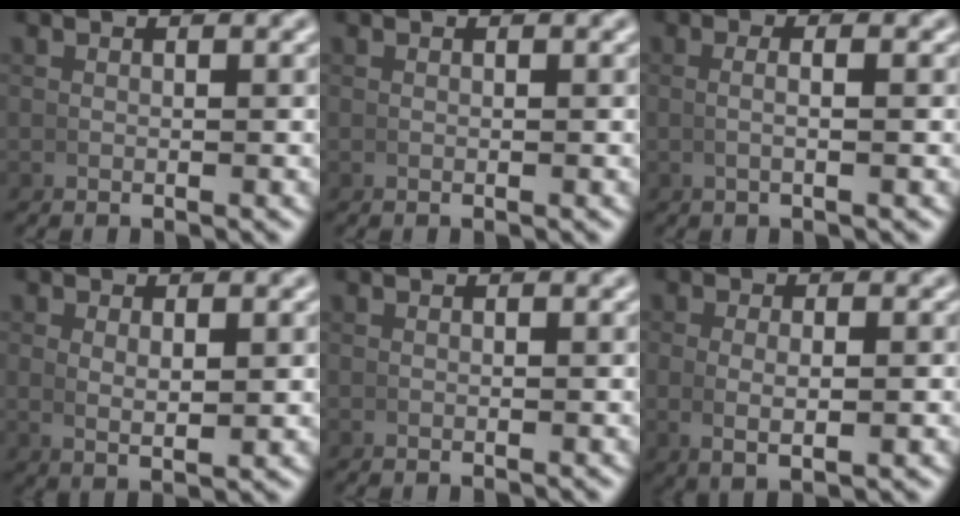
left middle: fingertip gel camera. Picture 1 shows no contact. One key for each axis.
{"total": 0.0}
{"total": 1.6, "fx": 0.0, "fy": -0.2, "fz": 1.6, "tx": -0.033, "ty": -0.001, "tz": 0.001}
{"total": 2.2, "fx": 0.6, "fy": 0.7, "fz": 2.0, "tx": -0.042, "ty": -0.015, "tz": 0.025}
{"total": 0.0}
{"total": 2.8, "fx": 0.0, "fy": 1.2, "fz": 2.6, "tx": -0.057, "ty": -0.011, "tz": 0.011}